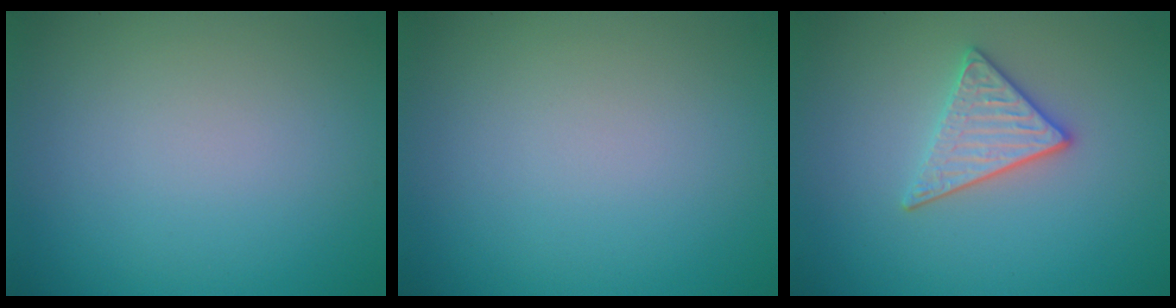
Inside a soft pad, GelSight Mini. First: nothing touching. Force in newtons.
{"total": 0.0}
{"total": 3.0, "press": 2.8, "slide": 1.3}